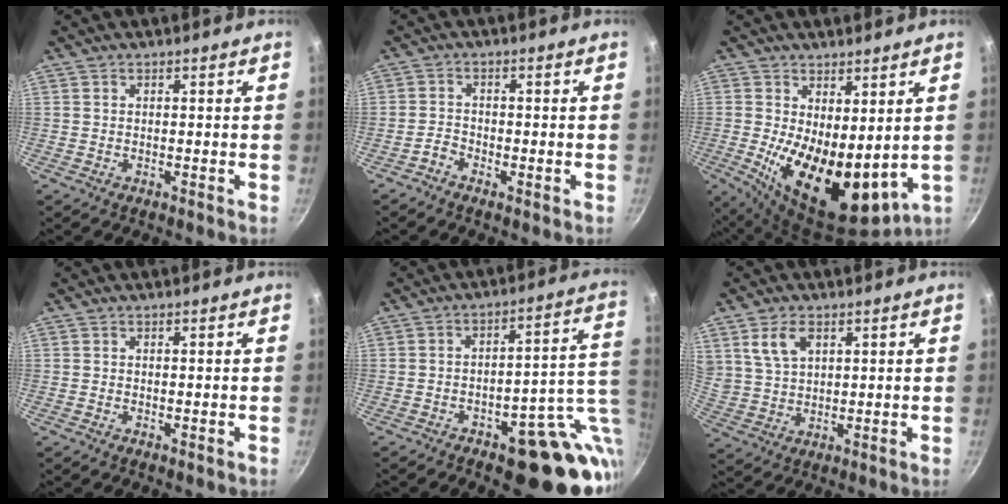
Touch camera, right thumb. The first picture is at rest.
{"total": 2.1, "force": [-1.5, 1.0, 1.0], "torque": [-0.026, 0.014, -0.034]}
{"total": 16.1, "force": [0.6, 8.1, 13.9], "torque": [-0.198, -0.037, 0.032]}
{"total": 0.0}
{"total": 16.7, "force": [-3.6, 7.5, 14.5], "torque": [-0.131, 0.032, -0.039]}
{"total": 7.1, "force": [3.3, 4.4, 4.5], "torque": [-0.070, -0.009, 0.073]}